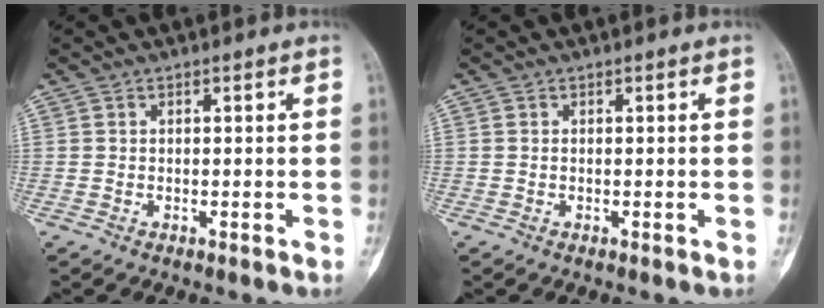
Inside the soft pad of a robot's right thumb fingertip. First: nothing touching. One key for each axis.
{"total": 0.0}